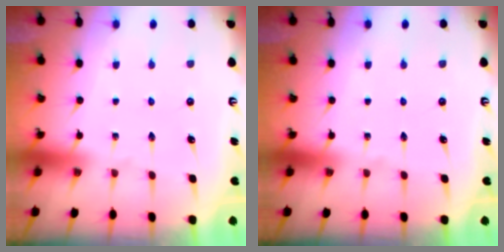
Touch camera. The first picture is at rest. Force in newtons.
{"total": 0.0}